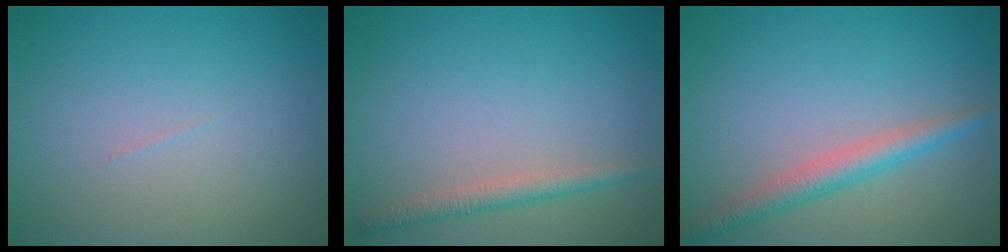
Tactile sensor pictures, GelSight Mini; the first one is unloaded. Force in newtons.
{"total": 1.9, "press": 1.9, "slide": 0.0}
{"total": 3.0, "press": 3.0, "slide": 0.1}